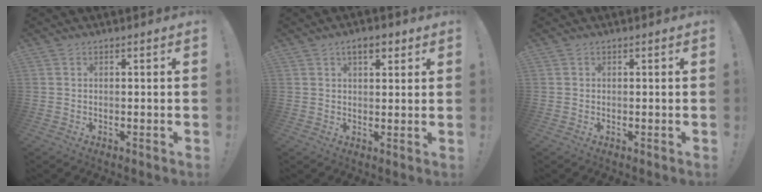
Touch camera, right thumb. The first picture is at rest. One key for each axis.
{"total": 4.9, "fx": 2.6, "fy": 2.4, "fz": 3.5, "tx": -0.048, "ty": -0.003, "tz": 0.043}
{"total": 0.0}